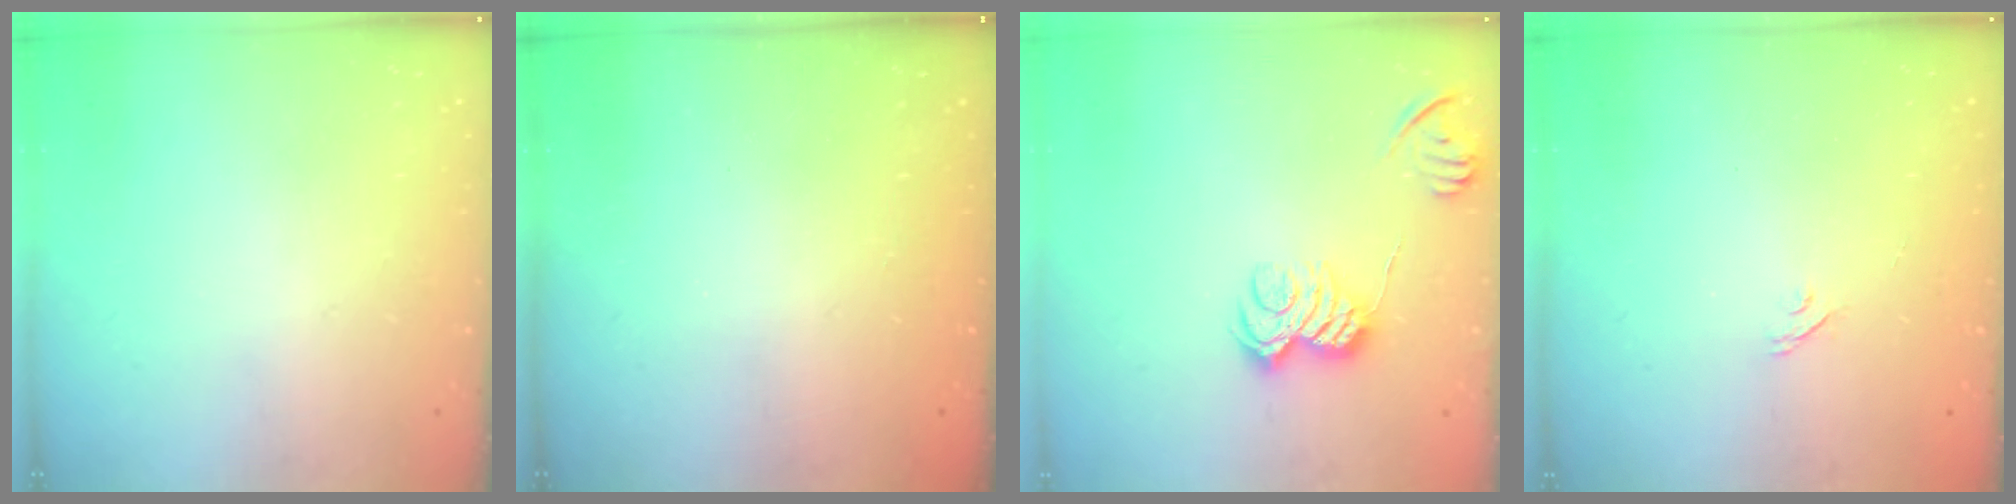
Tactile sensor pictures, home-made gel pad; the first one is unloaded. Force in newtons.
{"total": 2.2, "press": 2.1, "slide": 0.7}
{"total": 8.5, "press": 8.5, "slide": 0.6}
{"total": 2.2, "press": 1.9, "slide": 1.1}